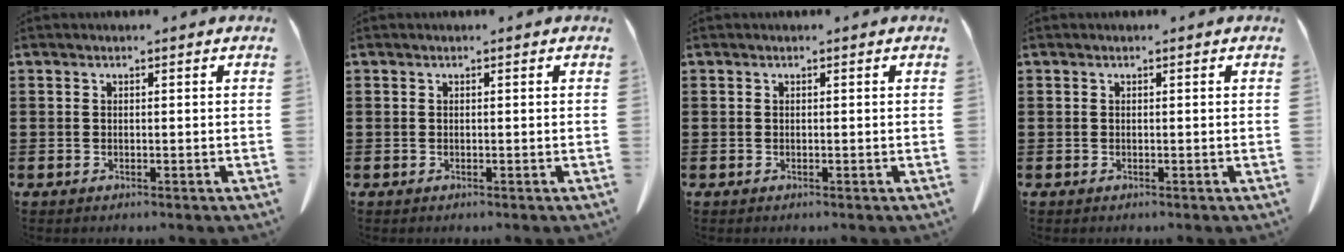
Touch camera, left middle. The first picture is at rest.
{"total": 0.0}
{"total": 0.0}
{"total": 0.0}